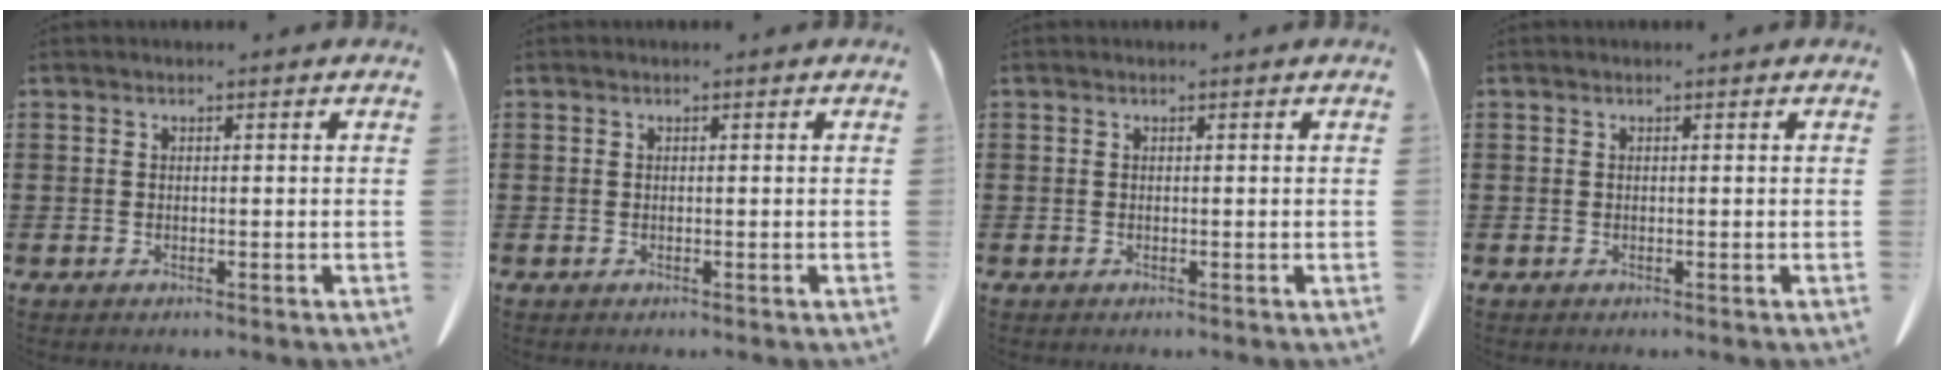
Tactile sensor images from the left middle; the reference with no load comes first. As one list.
[{"total": 0.0}, {"total": 0.0}, {"total": 0.0}]